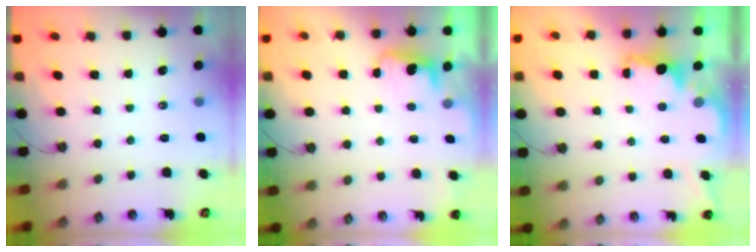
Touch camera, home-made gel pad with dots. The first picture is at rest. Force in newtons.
{"total": 1.4, "press": 1.2, "slide": 0.8}
{"total": 2.0, "press": 1.8, "slide": 0.8}